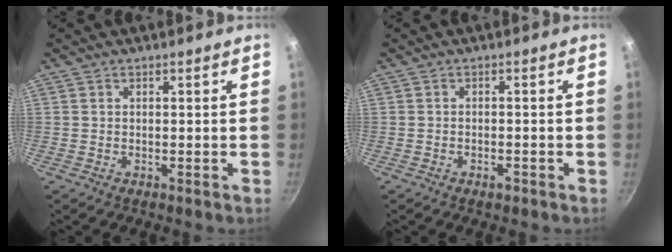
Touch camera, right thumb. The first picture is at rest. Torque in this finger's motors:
{"motor_torque": [-0.05, -0.05, -0.25, 0.08, -0.01]}